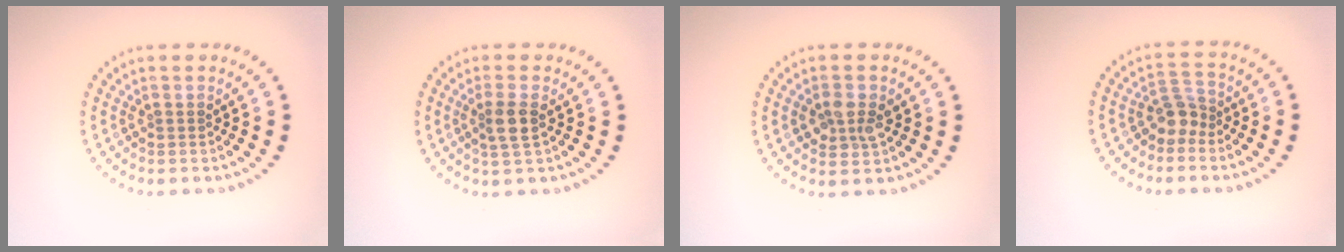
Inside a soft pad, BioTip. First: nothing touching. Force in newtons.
{"total": 2.2, "press": 1.9, "slide": 1.1}
{"total": 2.3, "press": 2.3, "slide": 0.2}
{"total": 2.3, "press": 1.7, "slide": 1.6}